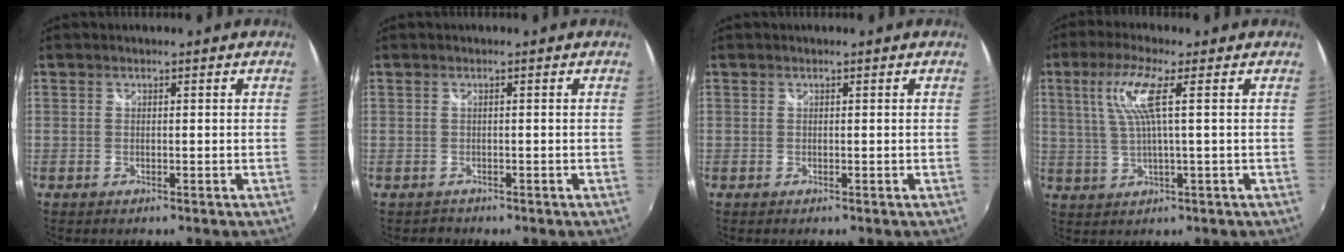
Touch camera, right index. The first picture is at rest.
{"total": 0.9, "force": [-0.7, 0.5, -0.2], "torque": [0.001, 0.000, -0.010]}
{"total": 0.0}
{"total": 7.3, "force": [2.2, 0.0, 7.0], "torque": [-0.137, 0.003, 0.050]}